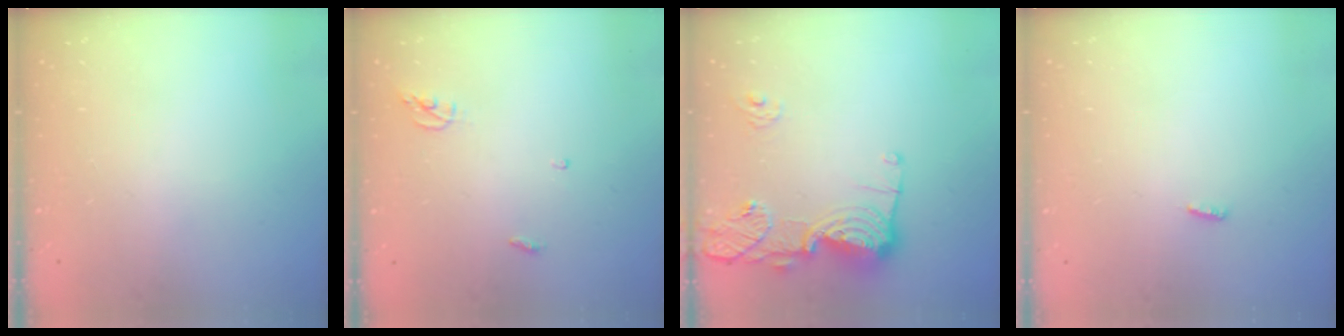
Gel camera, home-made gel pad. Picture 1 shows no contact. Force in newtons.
{"total": 3.8, "press": 3.8, "slide": 0.3}
{"total": 15.9, "press": 15.9, "slide": 1.5}
{"total": 3.0, "press": 2.9, "slide": 0.8}